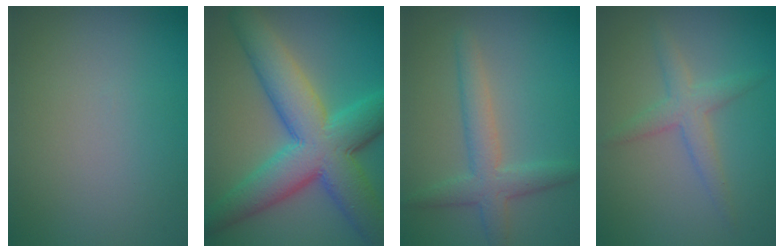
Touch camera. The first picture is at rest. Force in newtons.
{"total": 10.9, "press": 10.9, "slide": 0.2}
{"total": 2.8, "press": 2.8, "slide": 0.2}
{"total": 2.5, "press": 2.5, "slide": 0.0}